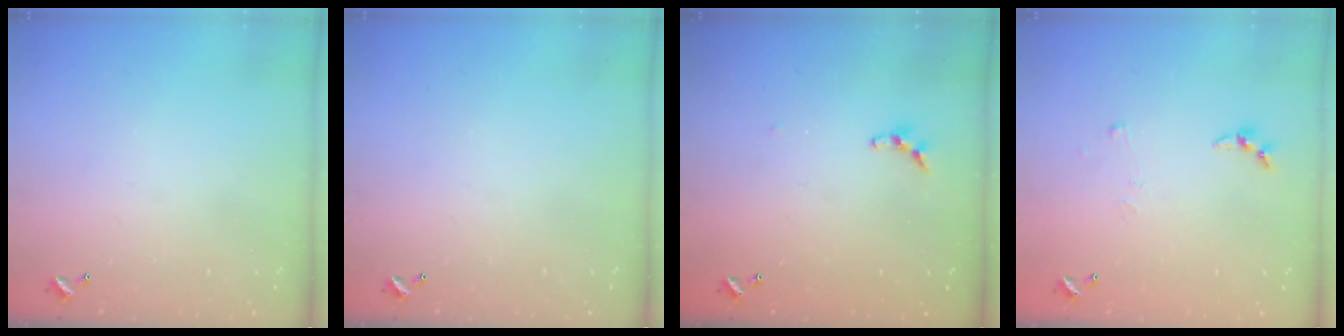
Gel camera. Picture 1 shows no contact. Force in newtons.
{"total": 0.0}
{"total": 5.5, "press": 5.5, "slide": 0.6}
{"total": 4.2, "press": 4.2, "slide": 0.5}